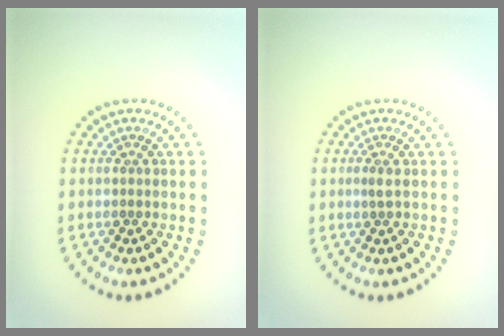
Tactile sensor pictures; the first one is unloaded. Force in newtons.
{"total": 0.8, "press": 0.5, "slide": 0.7}